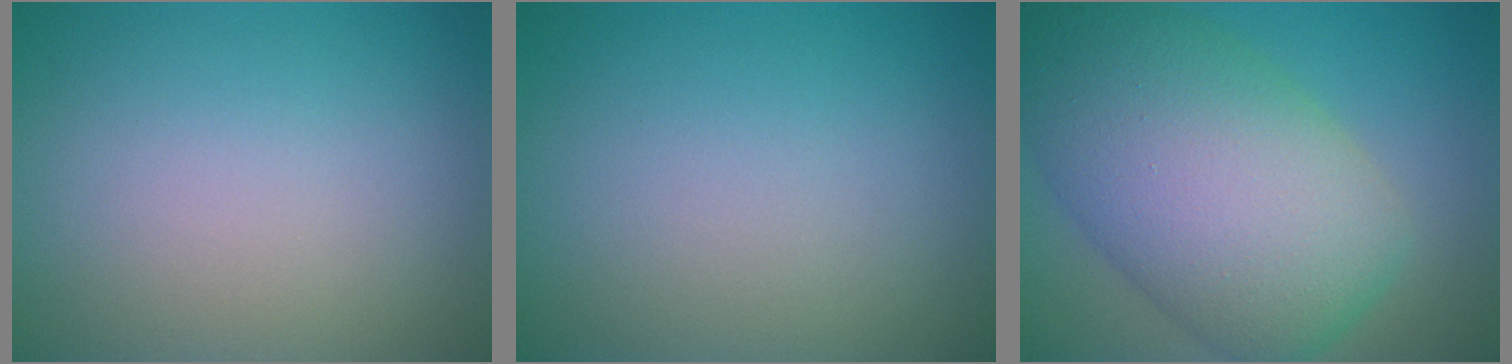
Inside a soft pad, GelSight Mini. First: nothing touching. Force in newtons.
{"total": 0.0}
{"total": 12.3, "press": 12.3, "slide": 0.3}